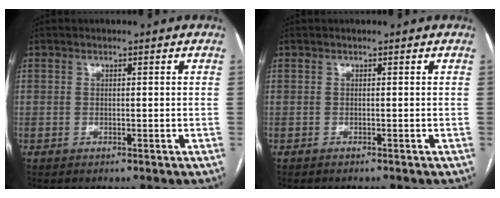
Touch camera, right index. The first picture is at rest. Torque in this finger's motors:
{"motor_torque": [0.04, 0.04, 0.05, 0.01]}